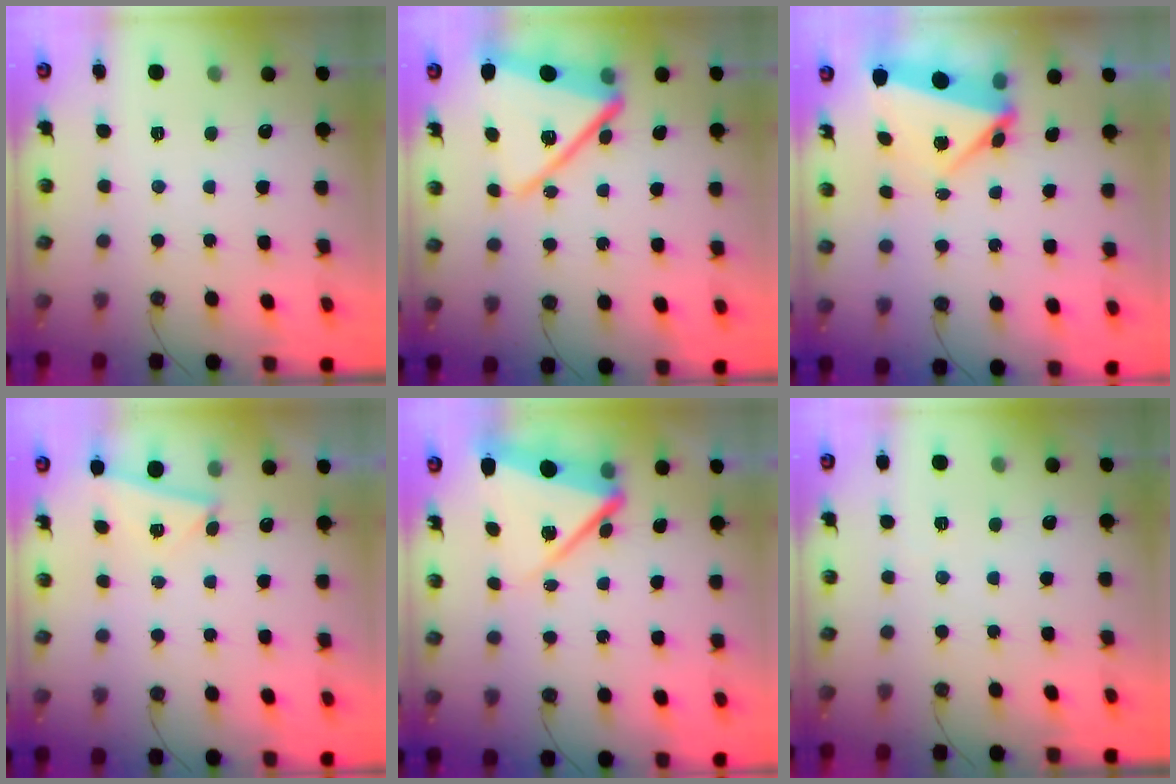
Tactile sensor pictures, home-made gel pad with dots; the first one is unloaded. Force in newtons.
{"total": 18.8, "press": 18.7, "slide": 1.5}
{"total": 5.7, "press": 5.5, "slide": 1.5}
{"total": 3.0, "press": 2.7, "slide": 1.4}
{"total": 10.3, "press": 10.1, "slide": 1.9}
{"total": 2.1, "press": 1.8, "slide": 1.2}